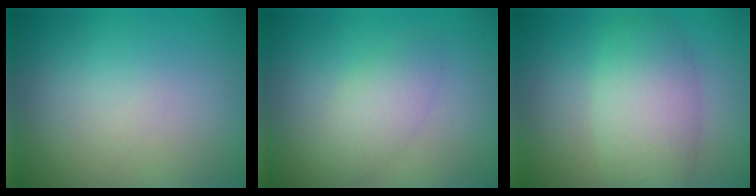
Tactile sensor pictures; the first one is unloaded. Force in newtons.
{"total": 2.4, "press": 2.4, "slide": 0.1}
{"total": 5.0, "press": 5.0, "slide": 0.3}